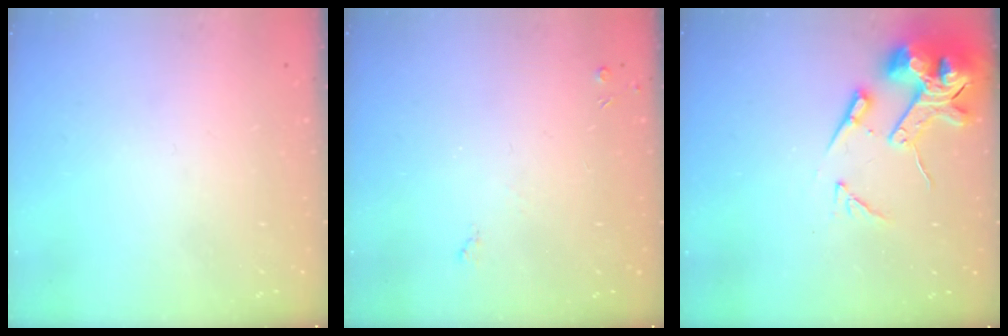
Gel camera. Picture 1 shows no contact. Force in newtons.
{"total": 3.6, "press": 3.6, "slide": 0.5}
{"total": 15.5, "press": 15.3, "slide": 2.1}